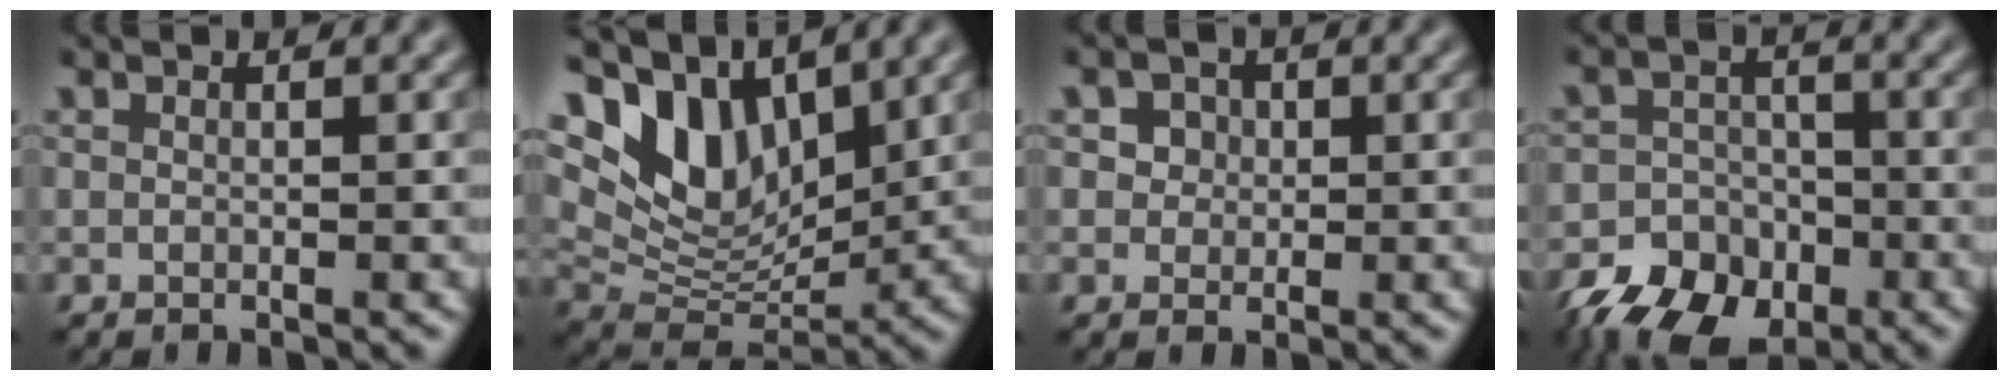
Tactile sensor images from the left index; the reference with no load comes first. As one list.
[{"total": 8.1, "force": [4.0, 4.6, 5.4], "torque": [-0.104, 0.000, 0.075]}, {"total": 3.1, "force": [1.0, 2.5, 1.5], "torque": [-0.025, 0.013, 0.003]}, {"total": 7.5, "force": [-5.8, 3.9, 2.6], "torque": [-0.036, -0.012, -0.093]}]